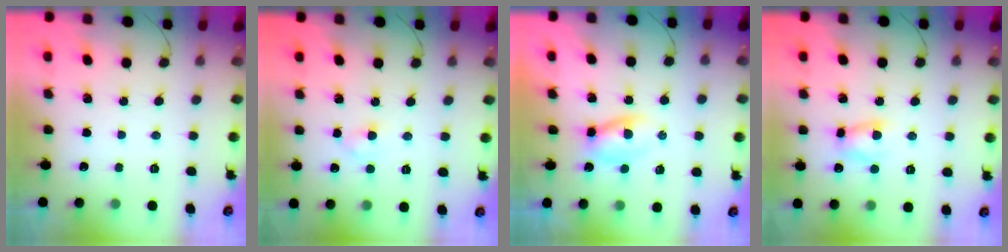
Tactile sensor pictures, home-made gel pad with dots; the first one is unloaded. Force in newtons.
{"total": 2.2, "press": 2.1, "slide": 0.8}
{"total": 2.8, "press": 2.5, "slide": 1.2}
{"total": 5.1, "press": 5.1, "slide": 0.2}